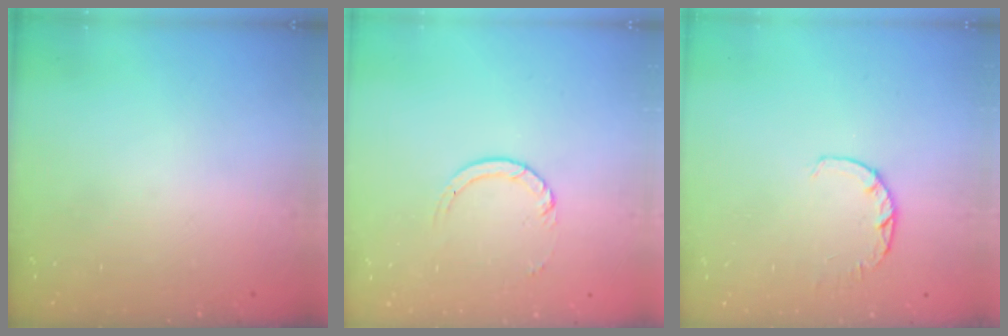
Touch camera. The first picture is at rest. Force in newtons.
{"total": 3.0, "press": 2.9, "slide": 0.4}
{"total": 2.8, "press": 2.7, "slide": 0.5}